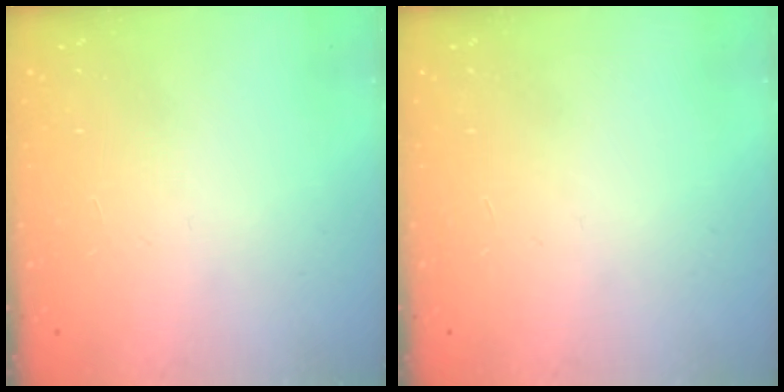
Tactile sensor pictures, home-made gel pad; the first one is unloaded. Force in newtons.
{"total": 0.0}